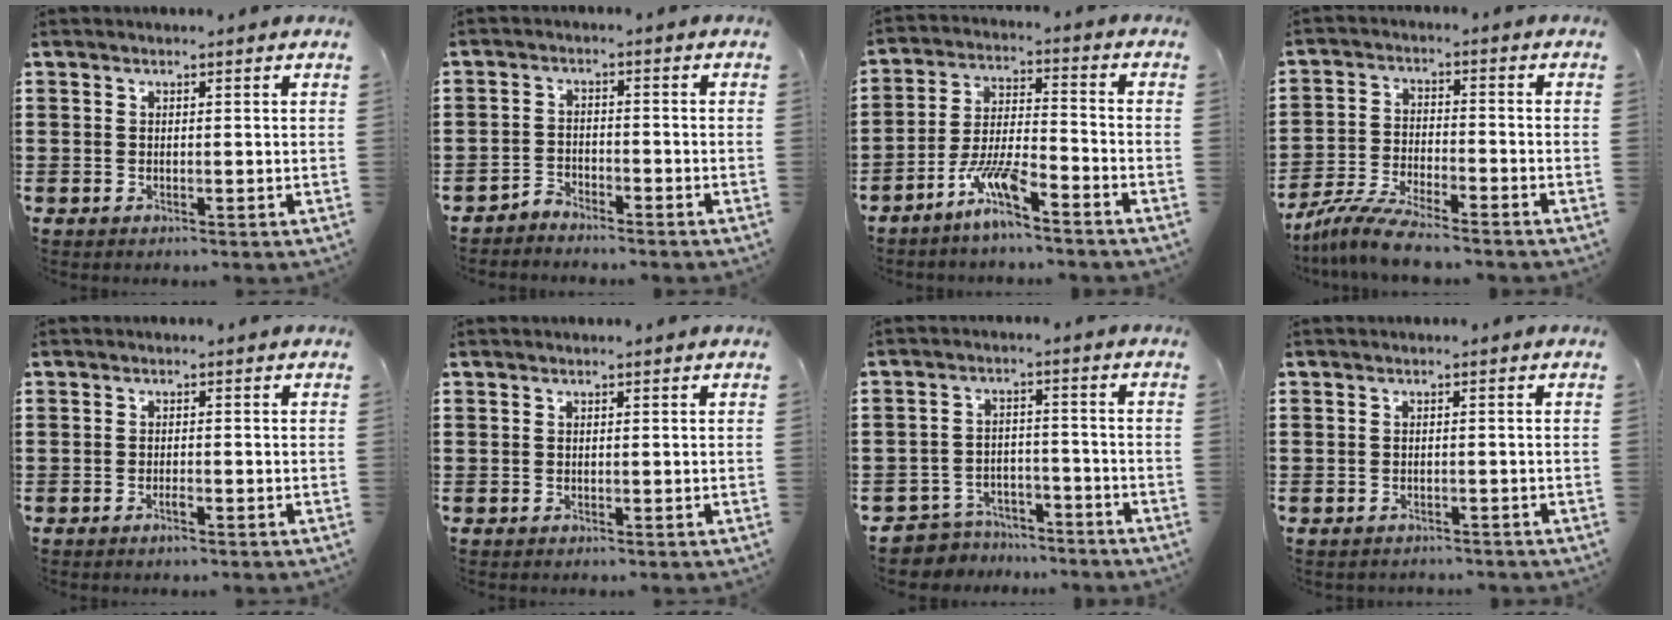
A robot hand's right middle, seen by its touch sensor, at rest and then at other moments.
{"total": 2.7, "force": [-2.7, 0.2, -0.1], "torque": [-0.007, -0.001, -0.058]}
{"total": 7.5, "force": [-5.6, 0.8, 5.0], "torque": [-0.115, -0.009, -0.110]}
{"total": 6.8, "force": [-6.2, 0.1, 2.8], "torque": [-0.069, -0.011, -0.120]}
{"total": 1.3, "force": [-0.9, 0.1, 0.9], "torque": [-0.021, -0.006, -0.014]}
{"total": 0.0}
{"total": 4.6, "force": [-4.5, 0.9, -0.2], "torque": [-0.012, 0.003, -0.098]}
{"total": 0.7, "force": [-0.7, 0.1, 0.1], "torque": [-0.004, -0.003, -0.013]}